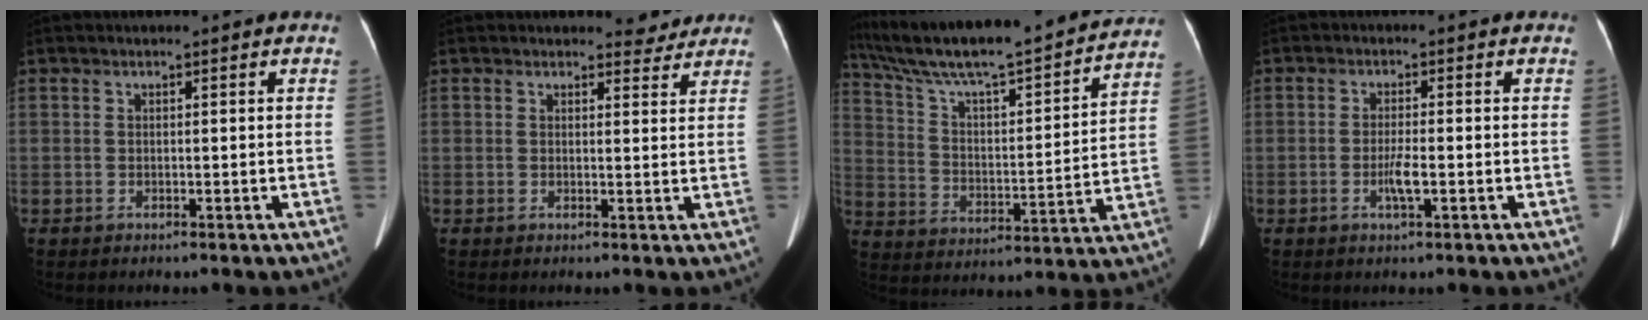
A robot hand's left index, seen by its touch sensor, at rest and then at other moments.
{"total": 3.0, "force": [2.8, 1.0, 0.0], "torque": [0.001, -0.010, 0.024]}
{"total": 26.1, "force": [22.9, 2.5, 12.2], "torque": [-0.212, -0.001, 0.339]}
{"total": 3.6, "force": [-1.2, 0.4, 3.3], "torque": [-0.066, -0.003, -0.023]}